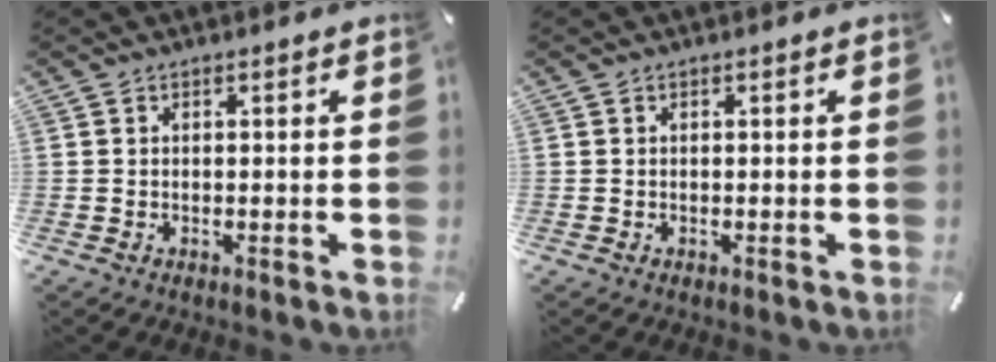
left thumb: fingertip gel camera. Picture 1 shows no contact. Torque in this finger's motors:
{"motor_torque": [0.02, 0.03, 0.00, 0.00, 0.00]}